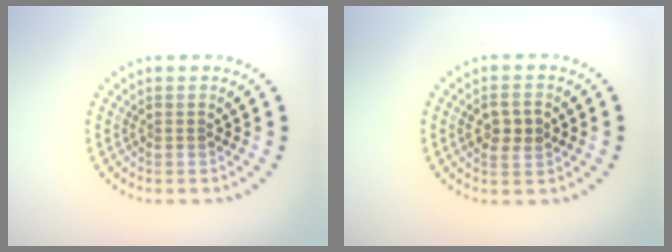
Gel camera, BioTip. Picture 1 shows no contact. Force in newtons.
{"total": 2.6, "press": 2.6, "slide": 0.2}